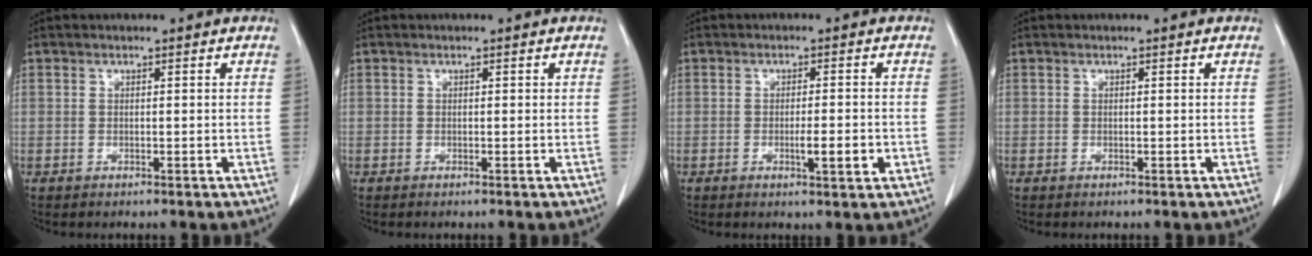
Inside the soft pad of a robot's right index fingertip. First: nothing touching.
{"total": 0.0}
{"total": 3.9, "force": [-1.2, 0.5, 3.7], "torque": [-0.059, -0.003, -0.015]}
{"total": 0.0}